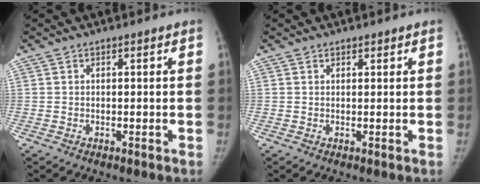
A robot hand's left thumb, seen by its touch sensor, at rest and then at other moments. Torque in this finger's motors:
{"motor_torque": [-0.25, -0.05, -0.14, 0.31, -0.05]}